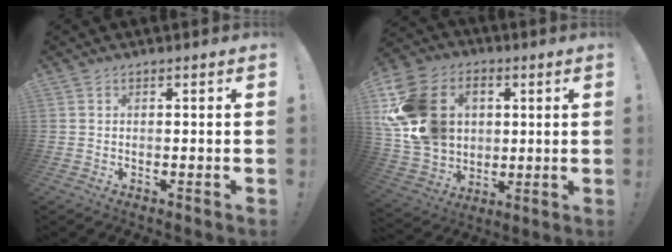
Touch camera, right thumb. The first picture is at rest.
{"total": 20.6, "force": [3.6, 16.6, 11.6], "torque": [-0.213, -0.004, 0.085]}